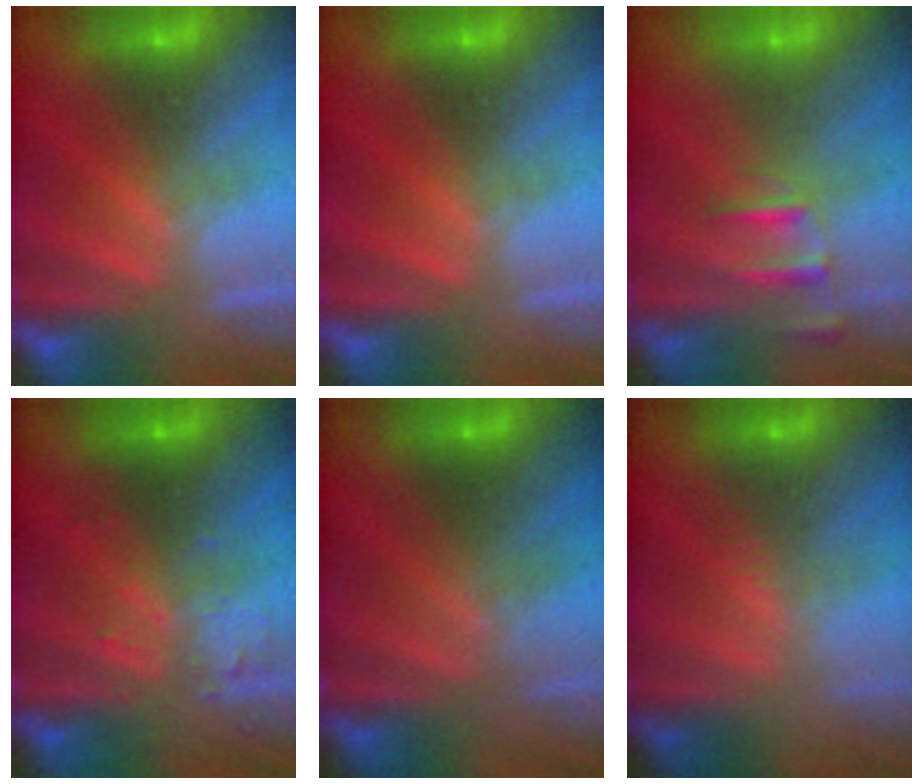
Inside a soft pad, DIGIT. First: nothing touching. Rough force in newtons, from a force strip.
{"total": 0.0}
{"total": 2.4}
{"total": 3.0}
{"total": 1.8}
{"total": 2.7}